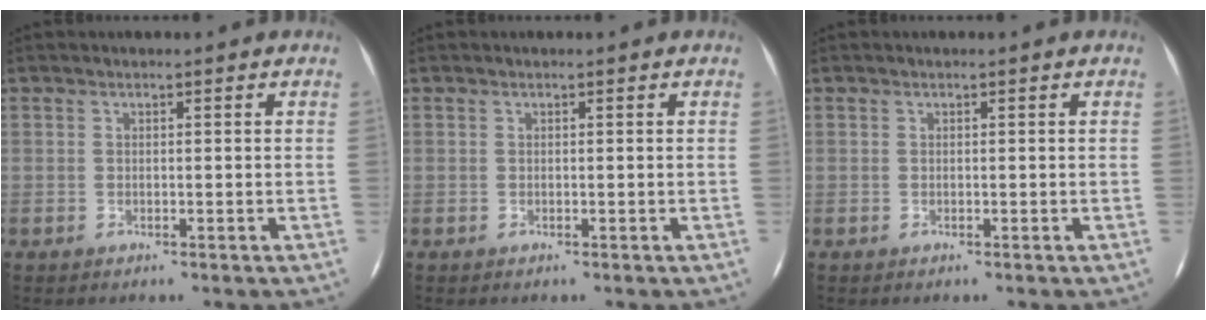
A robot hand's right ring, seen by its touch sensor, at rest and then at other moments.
{"total": 0.0}
{"total": 0.0}